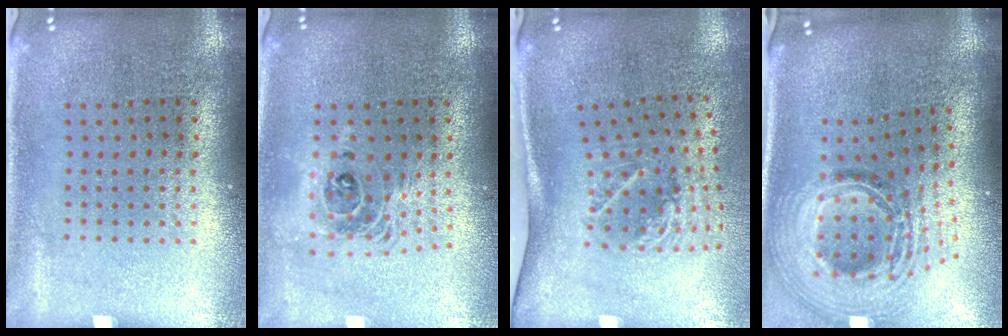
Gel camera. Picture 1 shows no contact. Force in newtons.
{"total": 1.7, "press": 1.4, "slide": 0.9}
{"total": 2.1, "press": 1.3, "slide": 1.6}
{"total": 2.5, "press": 1.8, "slide": 1.8}